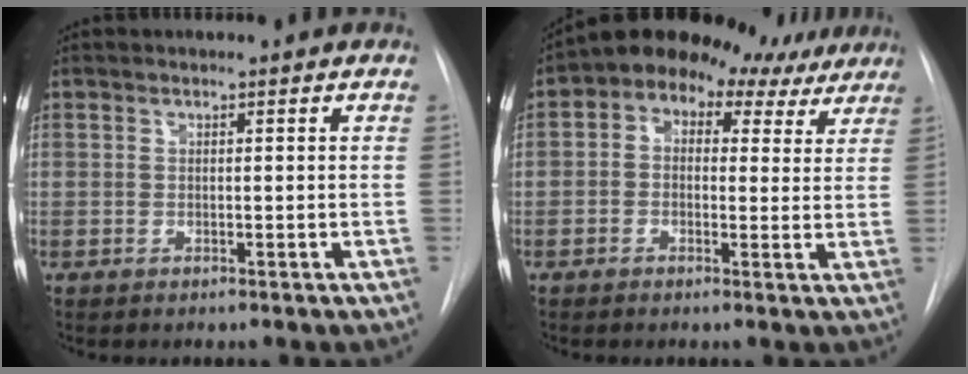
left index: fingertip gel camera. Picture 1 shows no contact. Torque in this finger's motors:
{"motor_torque": [1.46, -0.68, 0.08, -0.09]}